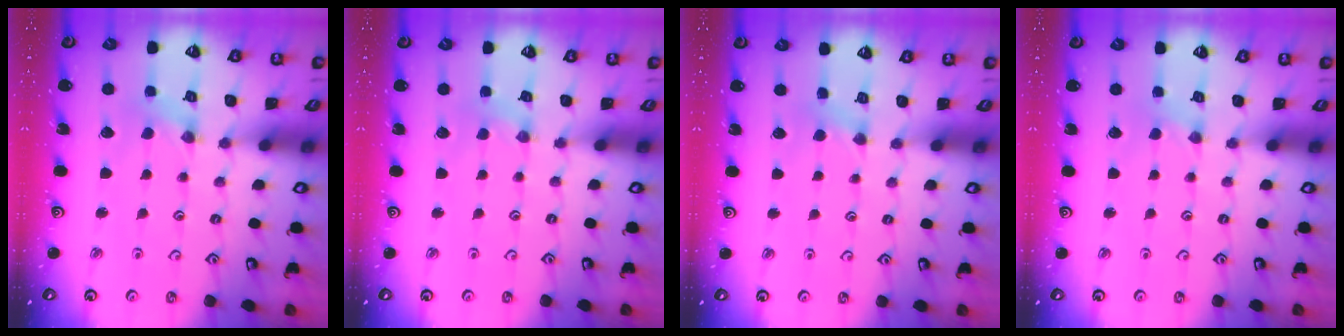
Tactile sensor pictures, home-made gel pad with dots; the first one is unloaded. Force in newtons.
{"total": 1.7, "press": 1.7, "slide": 0.3}
{"total": 3.0, "press": 2.9, "slide": 0.5}
{"total": 0.0}